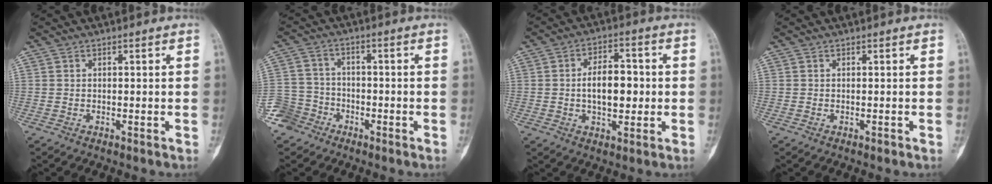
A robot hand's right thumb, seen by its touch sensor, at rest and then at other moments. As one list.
[{"total": 7.0, "force": [-4.7, 5.3, 0.2], "torque": [0.019, 0.034, -0.098]}, {"total": 9.1, "force": [-0.1, 5.1, 7.5], "torque": [-0.099, 0.014, -0.003]}, {"total": 0.0}]